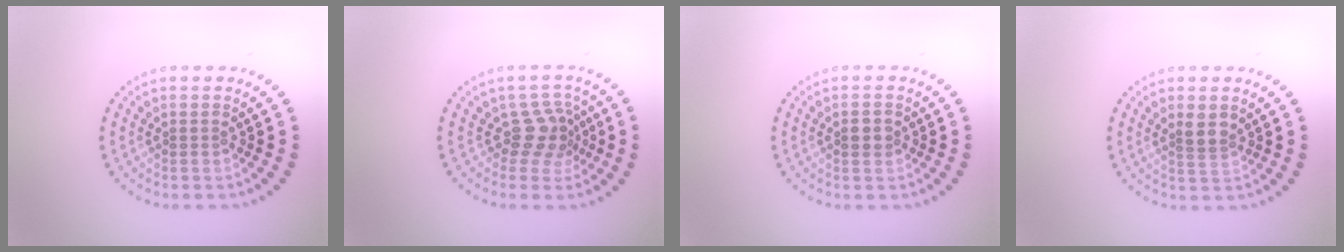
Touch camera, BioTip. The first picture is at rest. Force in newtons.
{"total": 2.9, "press": 2.2, "slide": 1.8}
{"total": 1.8, "press": 1.8, "slide": 0.0}
{"total": 2.0, "press": 1.7, "slide": 1.0}